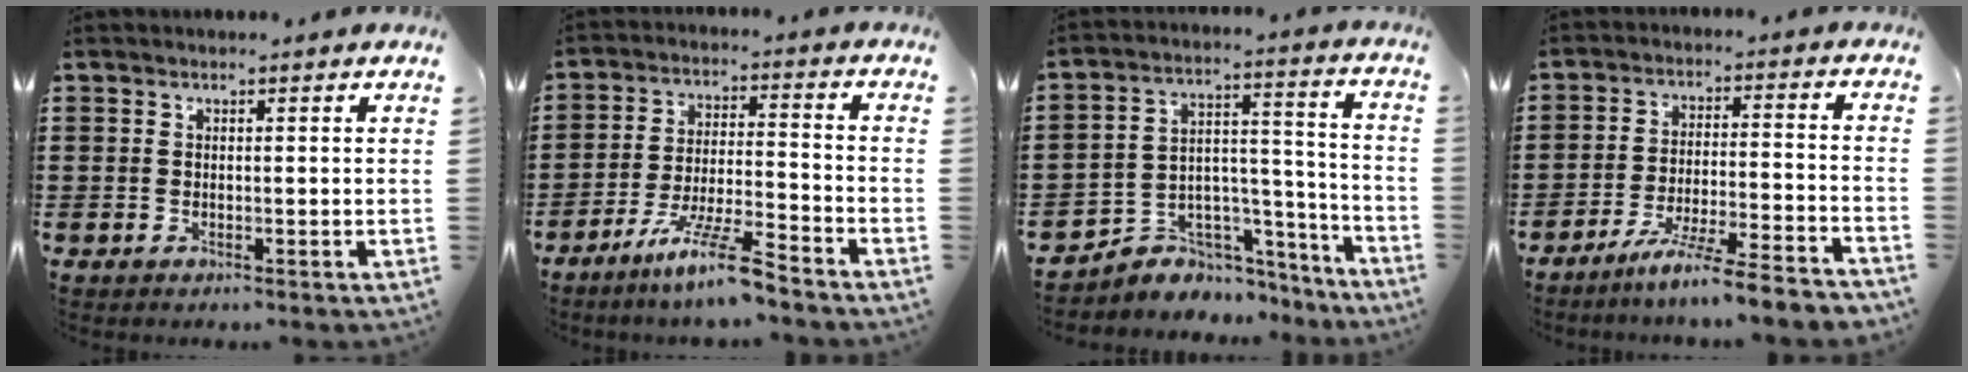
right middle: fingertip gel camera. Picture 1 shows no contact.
{"total": 9.0, "force": [-7.1, 0.0, 5.5], "torque": [-0.112, -0.008, -0.136]}
{"total": 4.9, "force": [-4.1, 2.7, 0.4], "torque": [-0.016, 0.002, -0.081]}
{"total": 7.7, "force": [-6.7, -1.1, 3.6], "torque": [-0.074, -0.016, -0.130]}